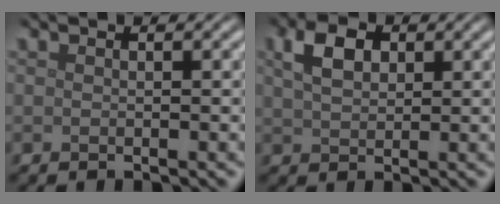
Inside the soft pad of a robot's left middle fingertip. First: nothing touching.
{"total": 3.5, "force": [1.5, 2.1, 2.3], "torque": [-0.051, 0.009, 0.027]}